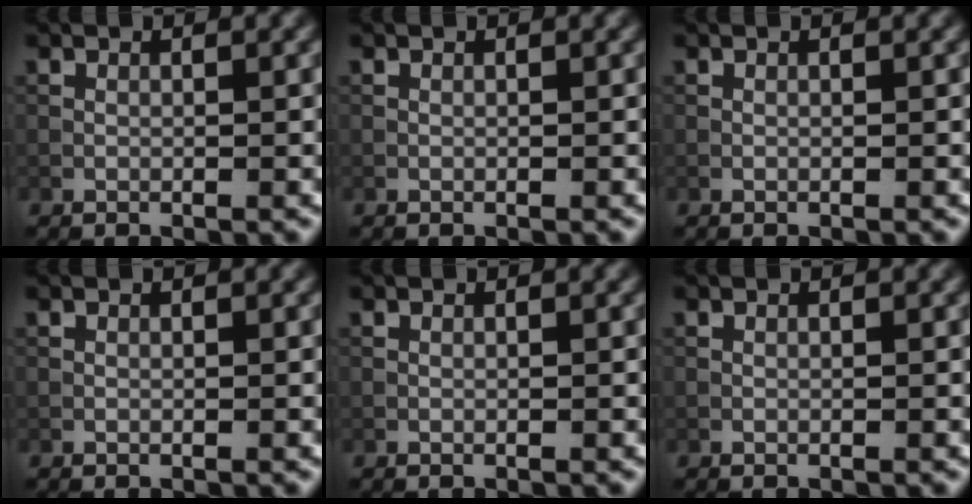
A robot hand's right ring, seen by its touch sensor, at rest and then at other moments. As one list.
[{"total": 0.0}, {"total": 0.0}, {"total": 0.0}, {"total": 0.0}, {"total": 0.0}]